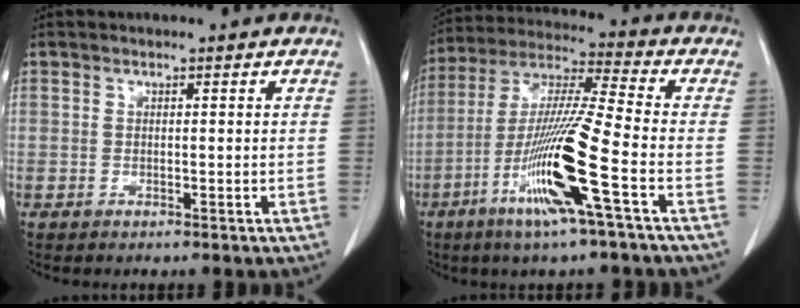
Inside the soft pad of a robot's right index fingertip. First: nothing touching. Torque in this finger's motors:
{"motor_torque": [2.14, 0.00, 0.42, 0.21]}